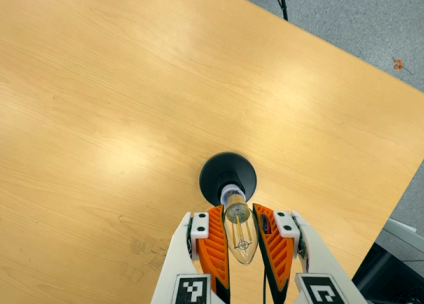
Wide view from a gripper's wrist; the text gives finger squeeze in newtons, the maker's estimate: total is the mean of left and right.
{"total": 19.9, "left": 21.4, "right": 18.3}